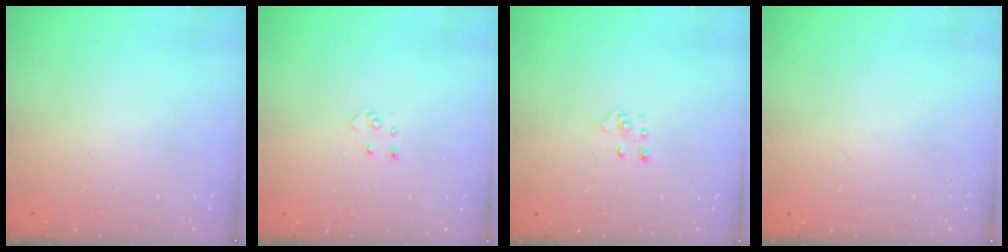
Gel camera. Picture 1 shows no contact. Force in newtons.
{"total": 2.6, "press": 2.6, "slide": 0.3}
{"total": 3.1, "press": 3.1, "slide": 0.2}
{"total": 0.0}